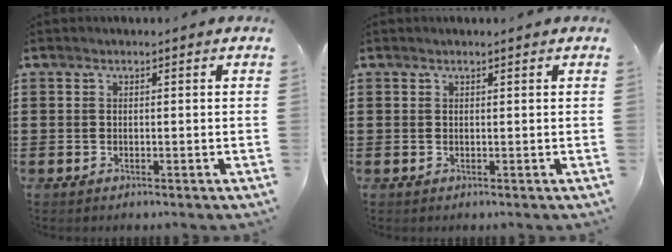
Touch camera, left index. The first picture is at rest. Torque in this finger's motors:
{"motor_torque": [0.11, -0.02, 0.00, -0.01]}